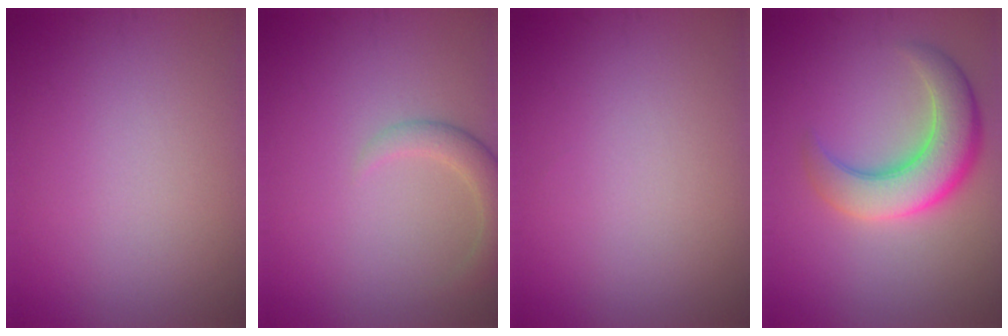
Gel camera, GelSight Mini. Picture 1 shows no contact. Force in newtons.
{"total": 2.6, "press": 2.5, "slide": 0.4}
{"total": 0.0}
{"total": 6.4, "press": 6.4, "slide": 0.4}